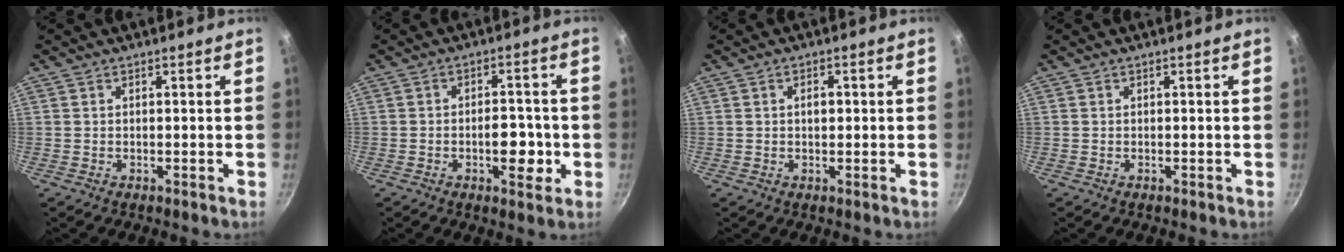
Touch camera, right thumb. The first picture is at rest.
{"total": 7.0, "force": [-1.8, 3.6, 5.7], "torque": [-0.054, 0.013, -0.025]}
{"total": 2.0, "force": [0.2, 1.2, 1.6], "torque": [-0.017, 0.005, 0.004]}
{"total": 0.0}